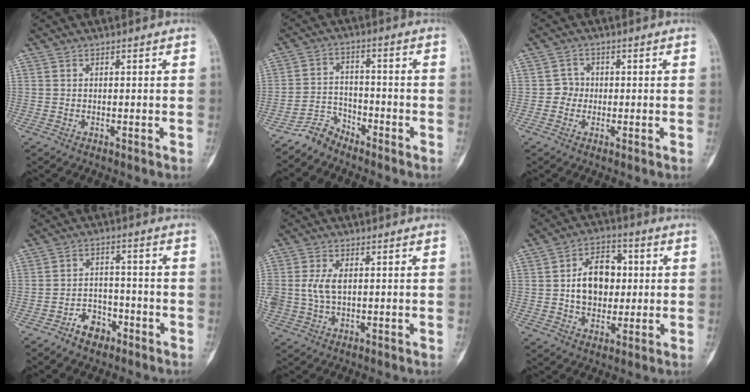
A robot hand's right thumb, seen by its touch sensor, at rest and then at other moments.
{"total": 4.9, "force": [-4.4, 1.9, 0.1], "torque": [0.009, 0.038, -0.090]}
{"total": 2.6, "force": [-0.3, 2.6, 0.5], "torque": [0.011, 0.011, -0.014]}
{"total": 5.8, "force": [-3.7, 3.8, 2.3], "torque": [-0.016, 0.036, -0.061]}
{"total": 5.4, "force": [0.5, 3.3, 4.2], "torque": [-0.094, 0.003, 0.014]}
{"total": 12.1, "force": [1.0, 8.7, 8.4], "torque": [-0.101, 0.013, 0.015]}